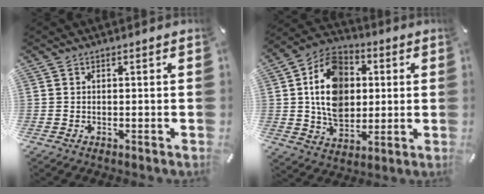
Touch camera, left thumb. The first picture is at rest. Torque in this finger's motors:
{"motor_torque": [0.59, 1.06, 1.40, -1.25, 0.65]}